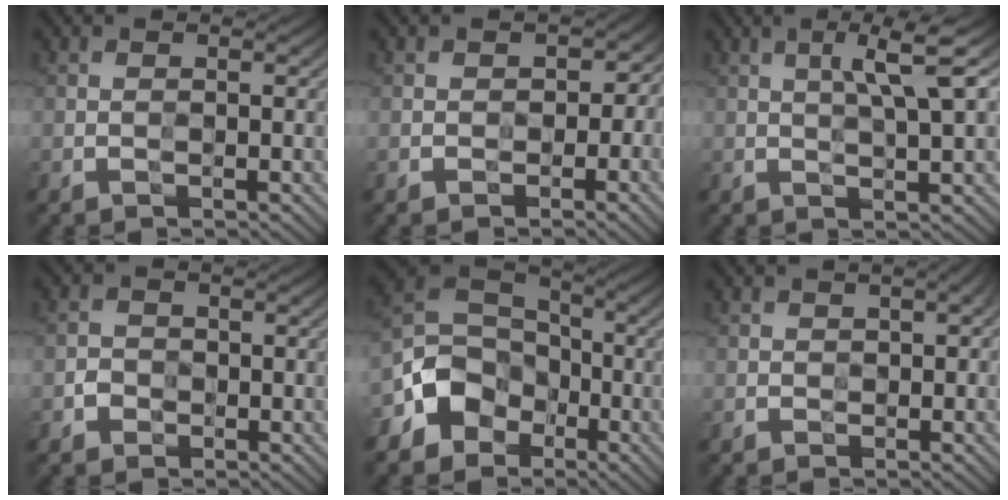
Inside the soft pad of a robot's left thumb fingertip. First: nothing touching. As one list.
[{"total": 1.5, "force": [-0.6, 1.3, 0.1], "torque": [0.006, -0.006, -0.009]}, {"total": 4.6, "force": [2.0, 0.4, 4.2], "torque": [-0.077, 0.012, 0.039]}, {"total": 1.6, "force": [-0.9, 1.3, -0.3], "torque": [0.007, -0.001, -0.018]}, {"total": 8.6, "force": [-4.3, 6.8, 2.9], "torque": [-0.064, -0.006, -0.102]}, {"total": 1.1, "force": [-0.2, 0.7, 0.9], "torque": [-0.010, -0.004, 0.000]}]